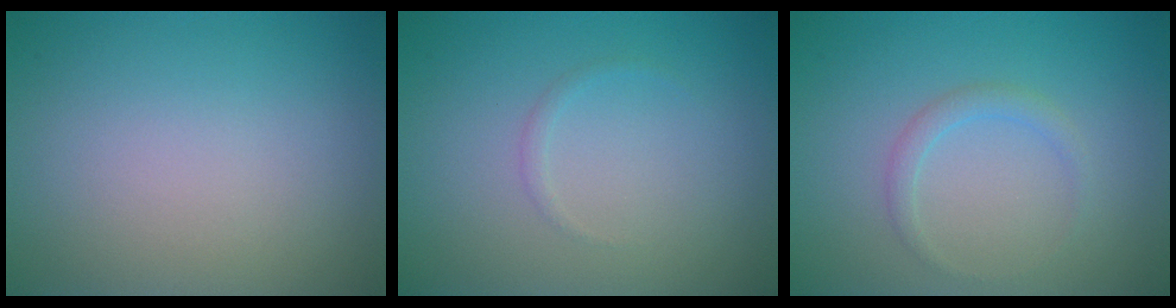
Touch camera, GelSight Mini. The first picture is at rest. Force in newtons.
{"total": 0.6, "press": 0.6, "slide": 0.0}
{"total": 1.3, "press": 1.3, "slide": 0.0}